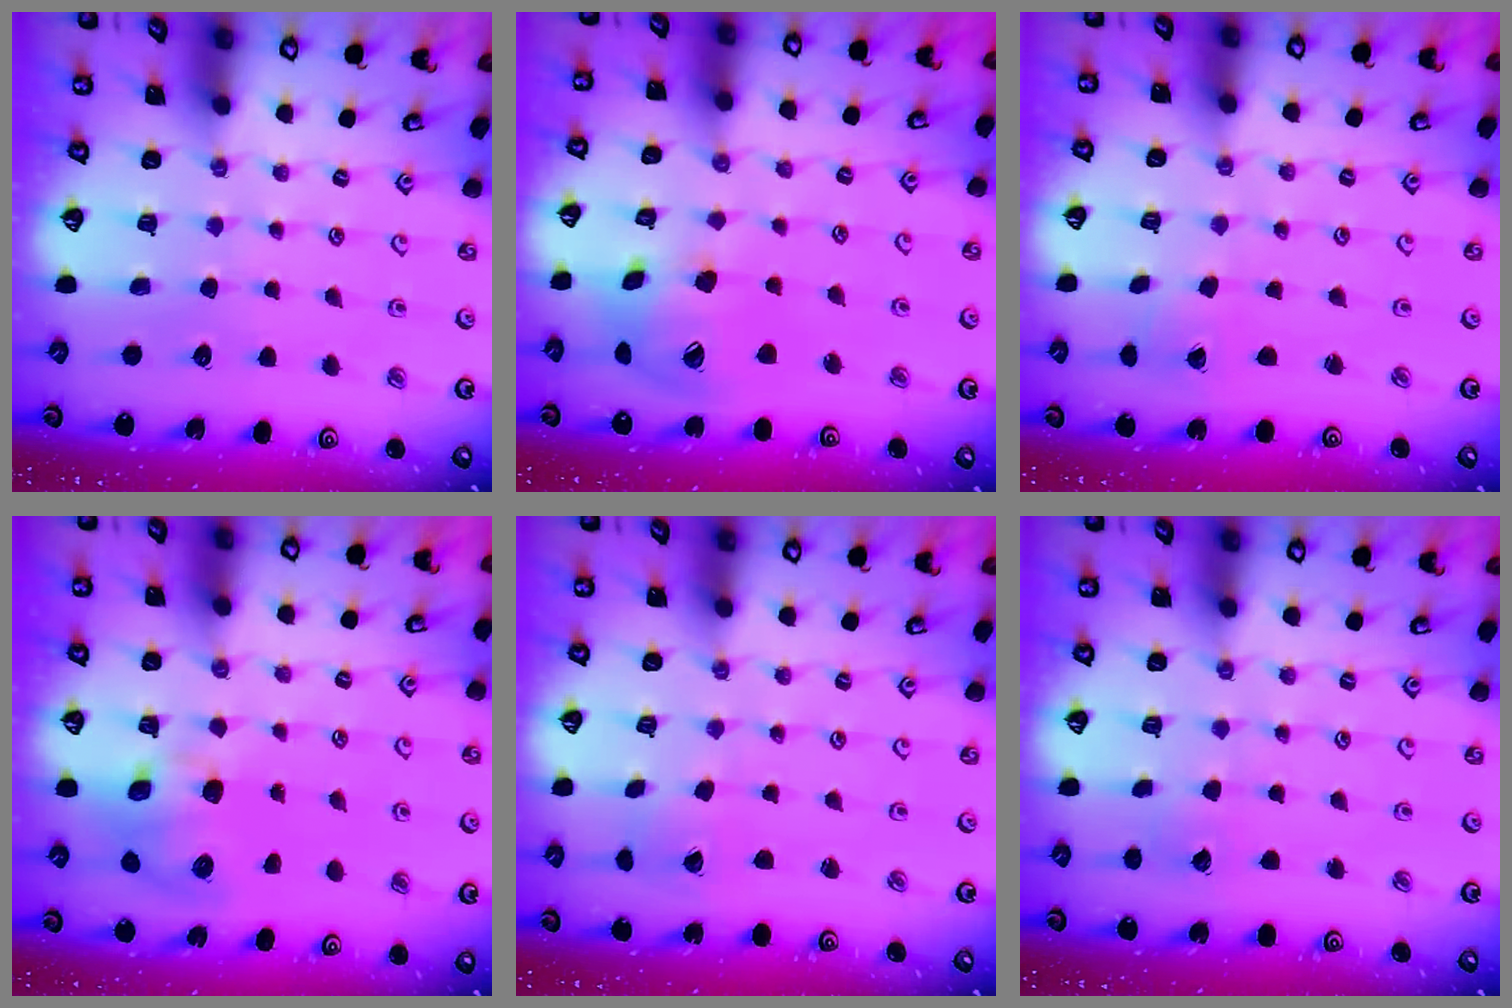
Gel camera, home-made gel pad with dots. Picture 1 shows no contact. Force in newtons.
{"total": 16.1, "press": 16.0, "slide": 2.5}
{"total": 1.7, "press": 1.7, "slide": 0.3}
{"total": 8.1, "press": 8.0, "slide": 1.1}
{"total": 1.7, "press": 1.7, "slide": 0.1}
{"total": 2.8, "press": 2.8, "slide": 0.2}